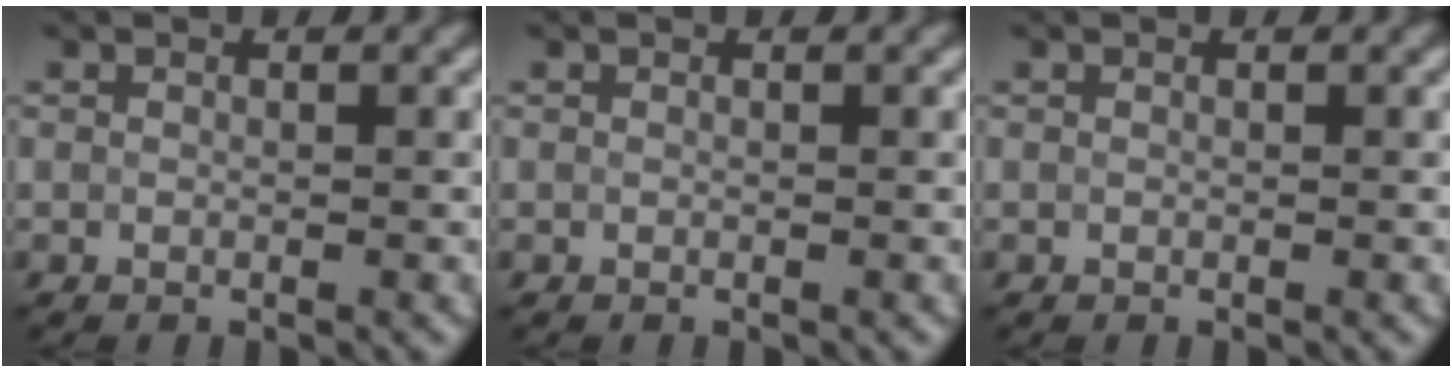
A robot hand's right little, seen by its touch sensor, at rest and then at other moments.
{"total": 0.0}
{"total": 0.0}